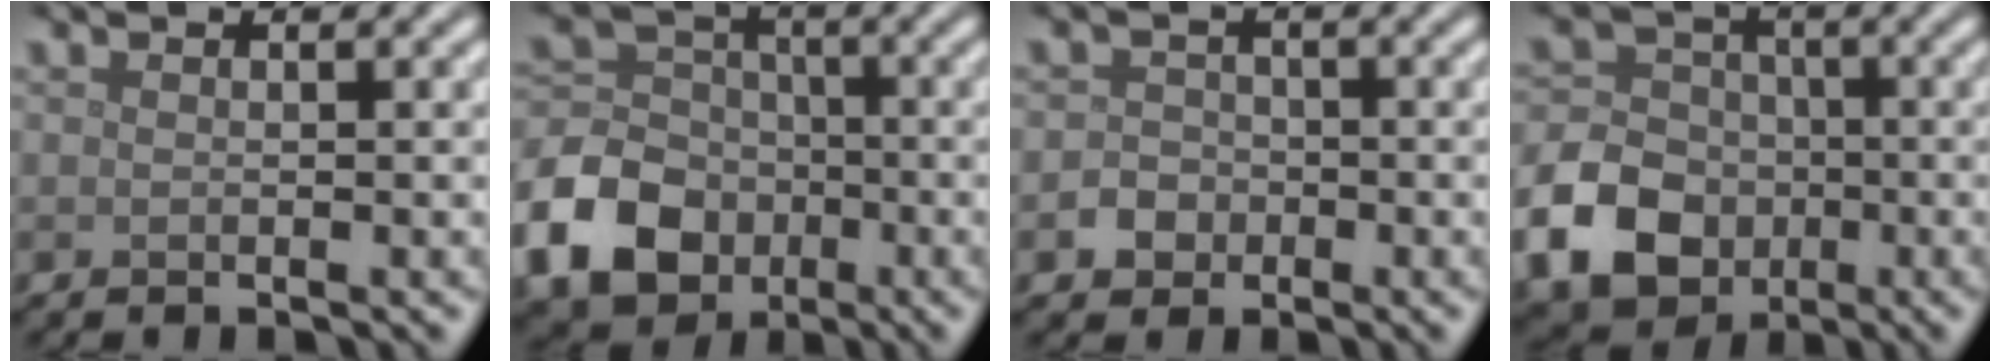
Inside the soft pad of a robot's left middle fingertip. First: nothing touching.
{"total": 9.9, "force": [-4.1, 7.7, 4.5], "torque": [-0.103, -0.008, -0.097]}
{"total": 2.0, "force": [-0.8, 1.8, 0.6], "torque": [0.003, 0.001, -0.020]}
{"total": 10.1, "force": [-4.0, 8.2, 4.4], "torque": [-0.086, -0.034, -0.101]}